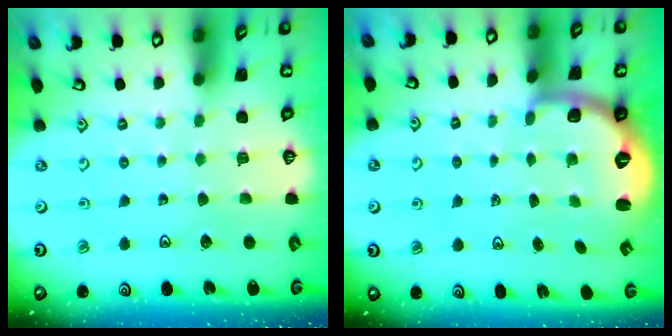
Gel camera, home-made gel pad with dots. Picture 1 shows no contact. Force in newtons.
{"total": 2.7, "press": 1.6, "slide": 2.1}